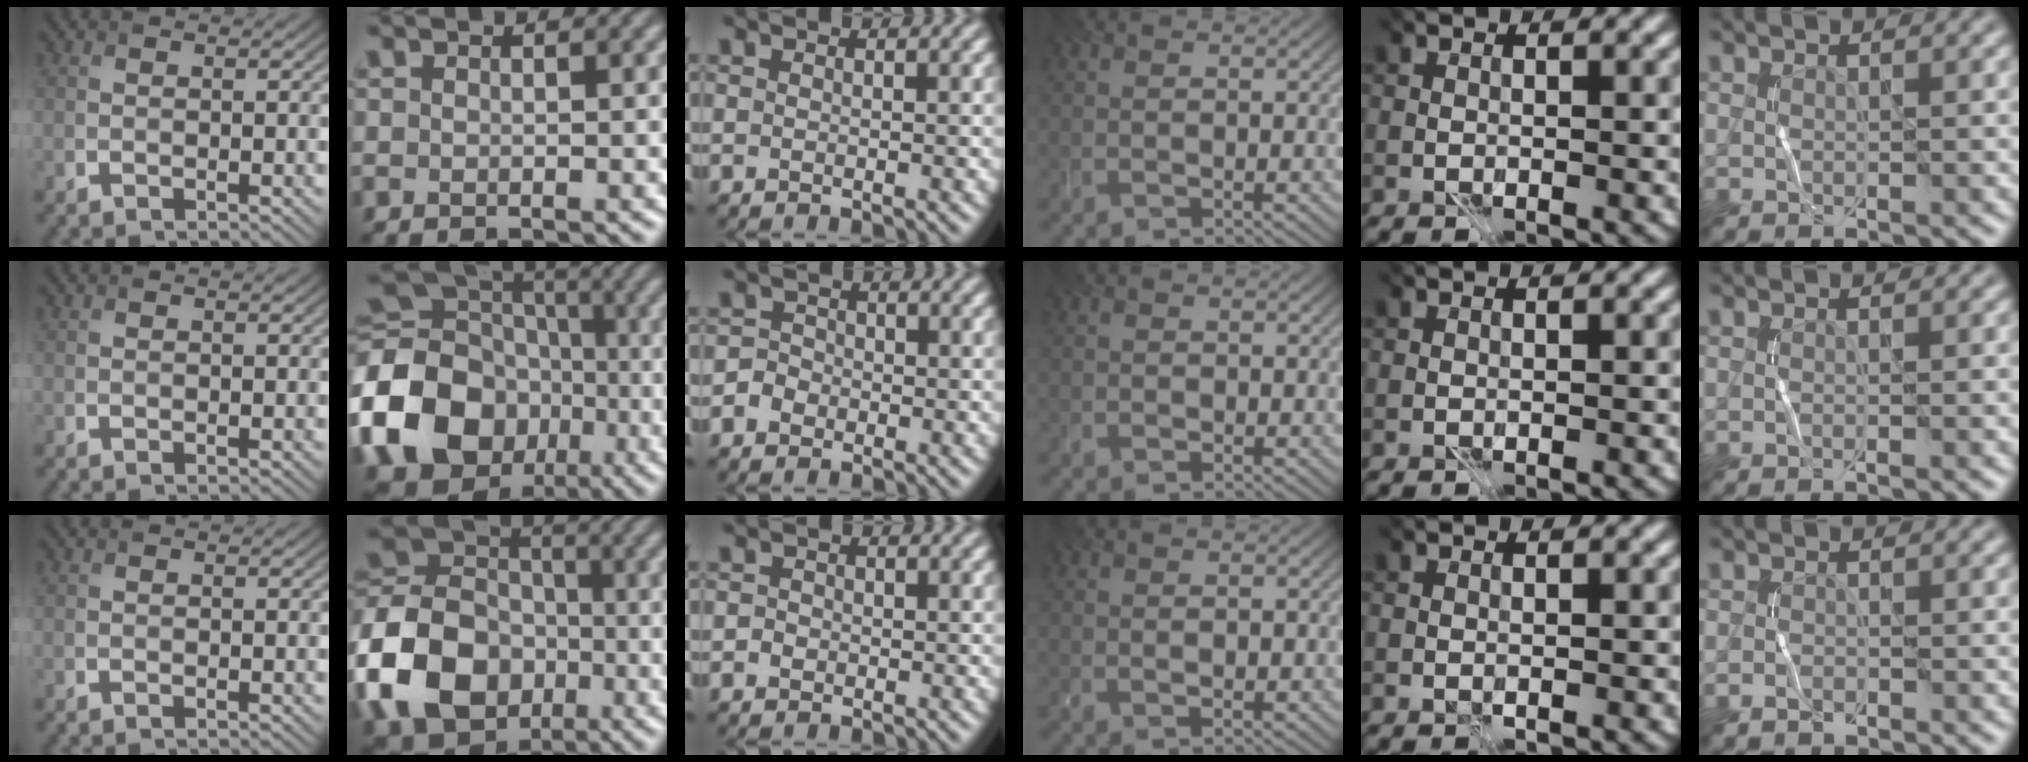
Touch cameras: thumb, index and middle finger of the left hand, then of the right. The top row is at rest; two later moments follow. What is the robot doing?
{"motion": "wrap", "object": "cellophane"}